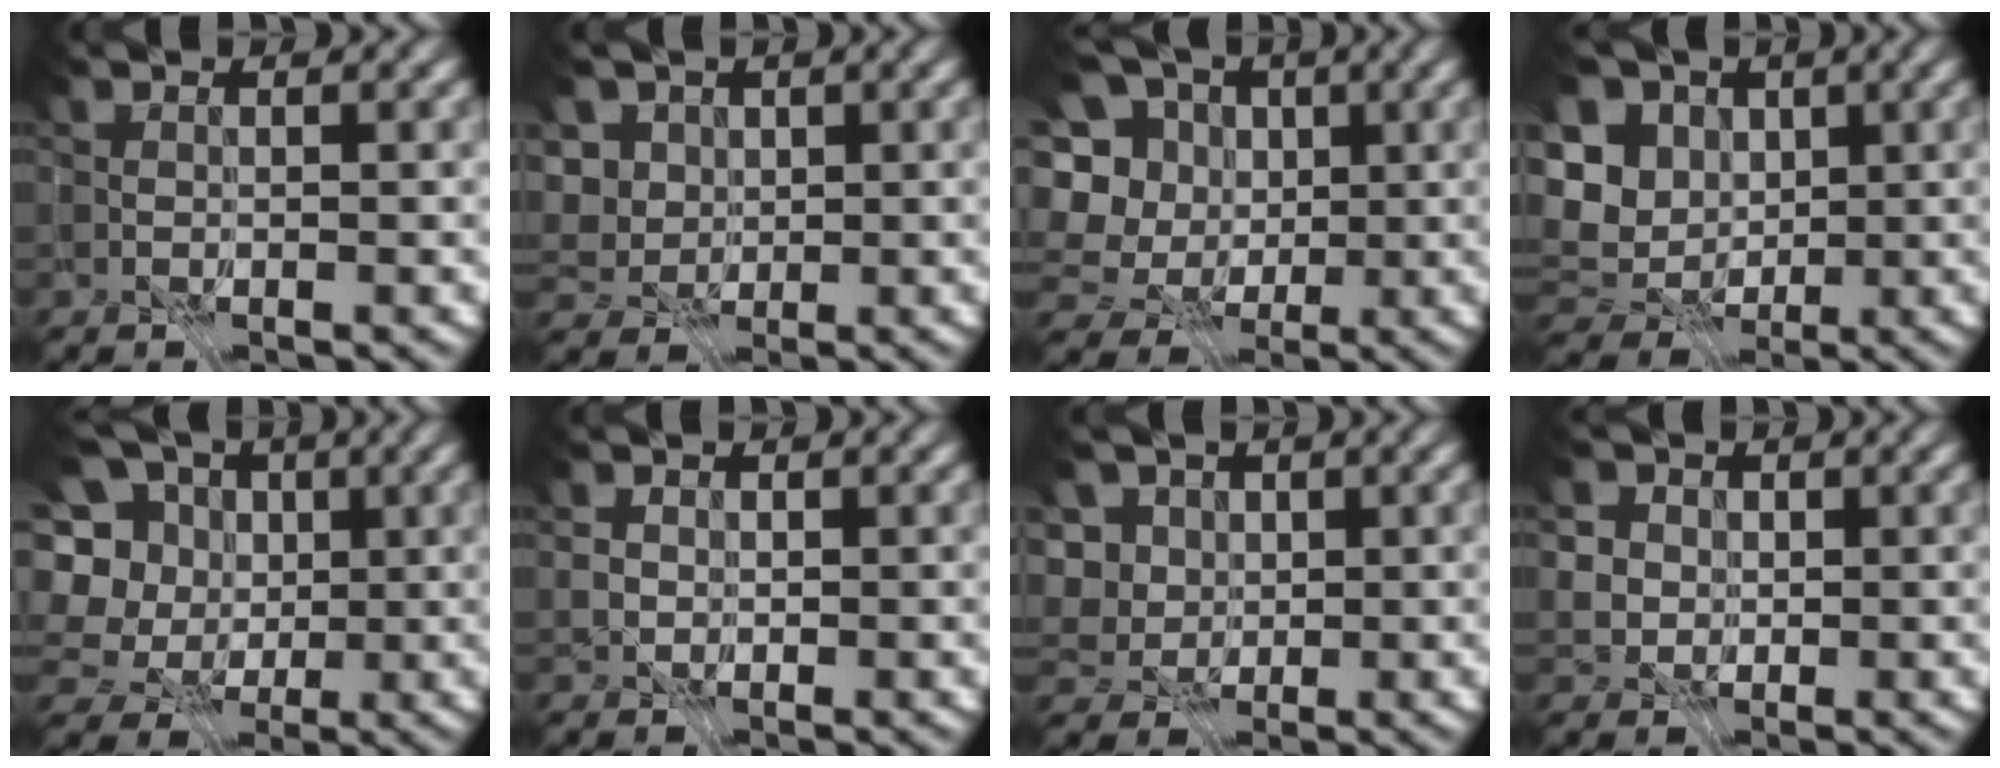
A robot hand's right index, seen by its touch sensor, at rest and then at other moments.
{"total": 3.7, "force": [0.9, 2.8, 2.3], "torque": [-0.049, 0.005, -0.004]}
{"total": 7.8, "force": [-2.4, 6.4, 3.7], "torque": [-0.099, 0.001, -0.038]}
{"total": 7.7, "force": [-0.4, 6.2, 4.6], "torque": [-0.085, -0.009, -0.004]}
{"total": 7.1, "force": [-1.1, 6.1, 3.6], "torque": [-0.094, 0.002, -0.020]}
{"total": 1.4, "force": [0.8, 1.1, 0.4], "torque": [0.001, 0.001, 0.008]}
{"total": 4.3, "force": [1.1, 3.3, 2.6], "torque": [-0.051, 0.007, -0.007]}
{"total": 5.5, "force": [3.0, 3.9, 2.3], "torque": [-0.033, 0.001, 0.035]}